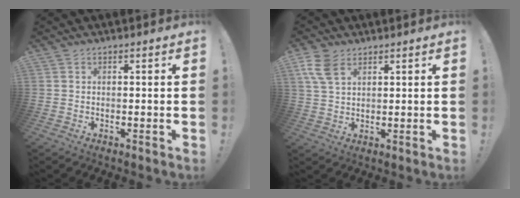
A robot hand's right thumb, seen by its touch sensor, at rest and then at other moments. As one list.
[{"total": 7.6, "force": [3.9, 4.4, 4.7], "torque": [-0.091, -0.007, 0.078]}]